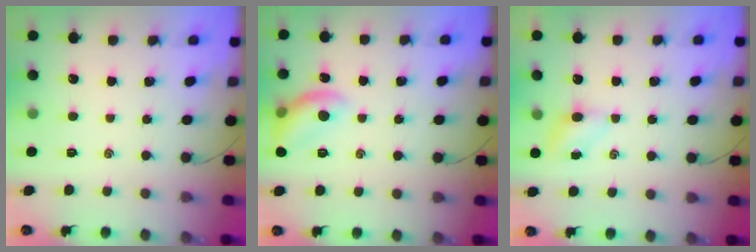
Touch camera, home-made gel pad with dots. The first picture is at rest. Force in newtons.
{"total": 10.3, "press": 10.3, "slide": 0.2}
{"total": 4.2, "press": 4.0, "slide": 1.1}